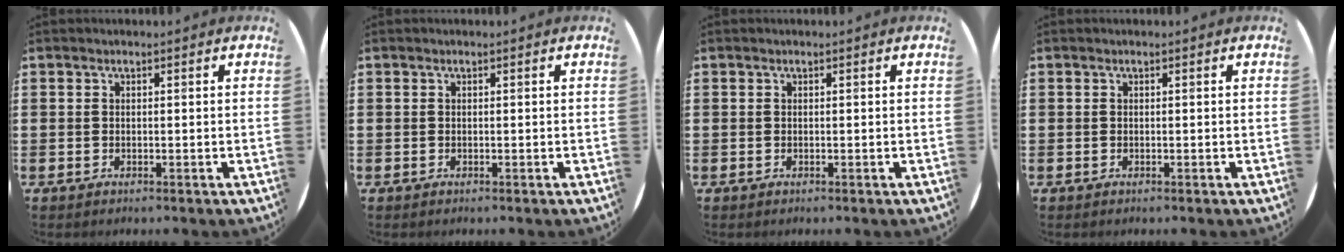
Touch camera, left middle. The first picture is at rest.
{"total": 0.0}
{"total": 0.0}
{"total": 0.0}